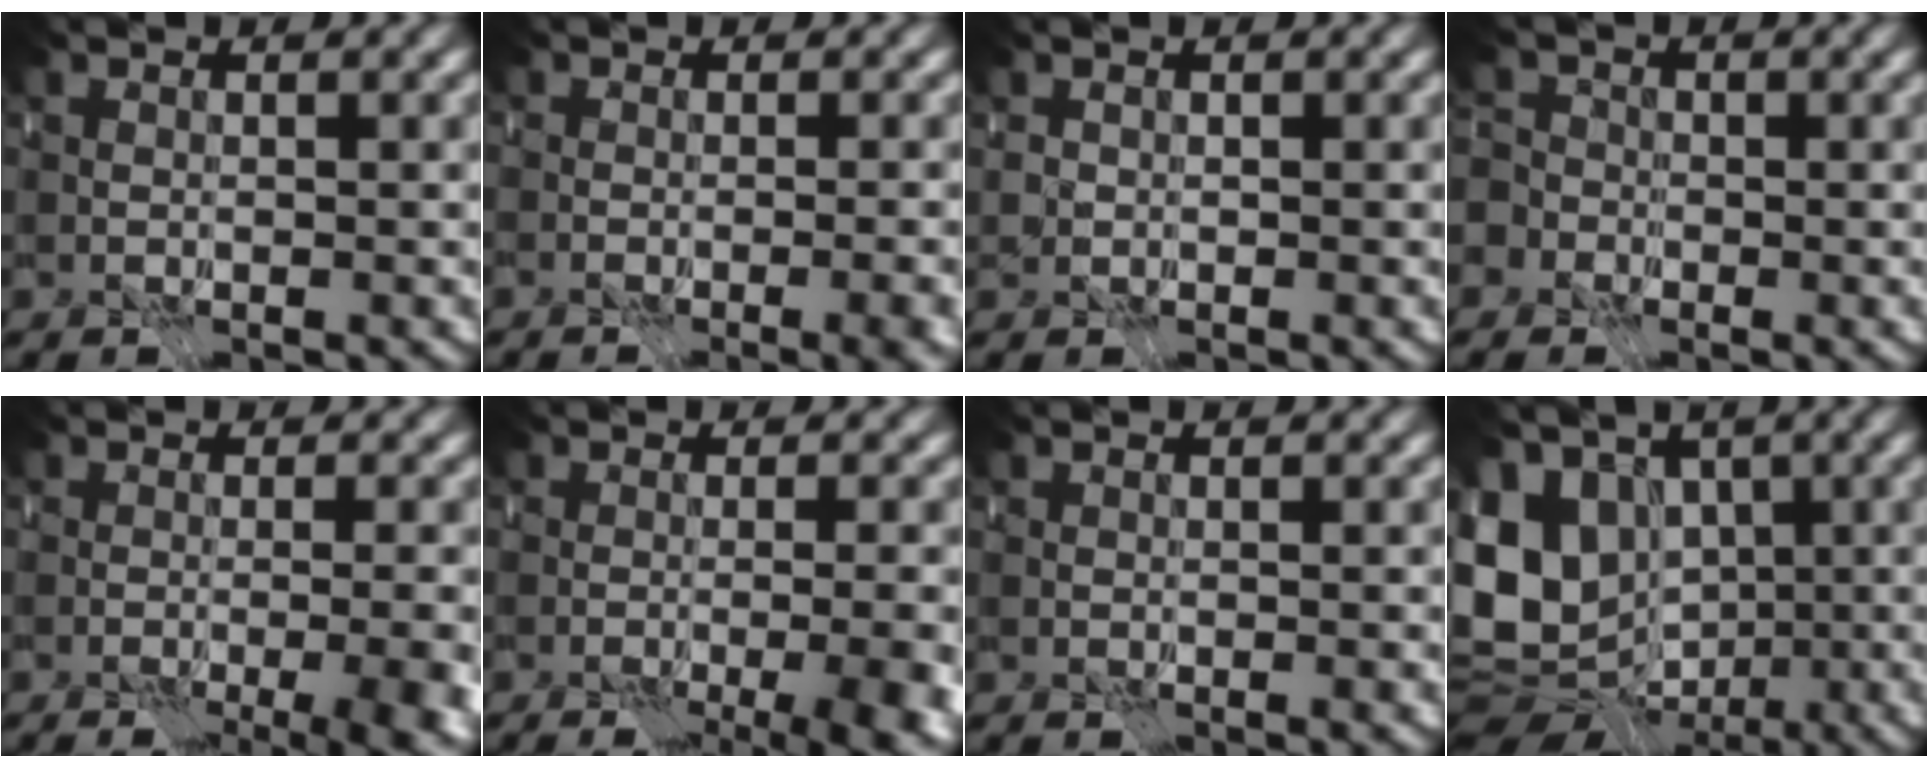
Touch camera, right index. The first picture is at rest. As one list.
[{"total": 5.3, "force": [-2.8, 2.2, 4.0], "torque": [-0.003, -0.016, -0.033]}, {"total": 0.5, "force": [-0.1, -0.1, -0.5], "torque": [0.006, -0.001, 0.004]}, {"total": 5.4, "force": [0.4, 4.7, 2.6], "torque": [-0.014, 0.014, -0.057]}, {"total": 11.1, "force": [-5.3, 4.8, 8.5], "torque": [-0.078, -0.008, -0.046]}, {"total": 11.5, "force": [-5.7, 4.7, 8.8], "torque": [-0.077, -0.004, -0.050]}, {"total": 0.6, "force": [-0.4, -0.4, -0.1], "torque": [0.011, -0.005, -0.009]}, {"total": 11.8, "force": [-1.8, 8.4, 8.1], "torque": [-0.161, -0.016, -0.021]}]